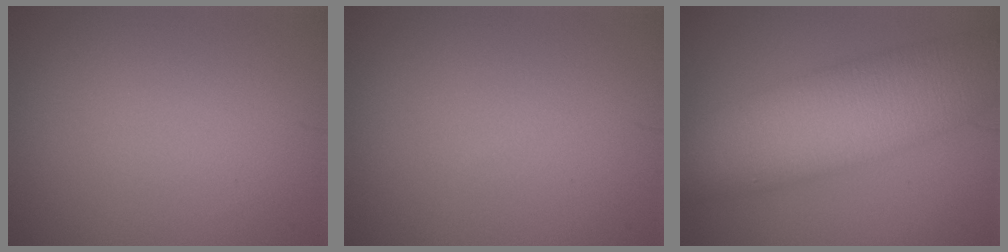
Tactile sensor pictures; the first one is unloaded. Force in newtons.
{"total": 0.0}
{"total": 10.5, "press": 10.4, "slide": 0.5}